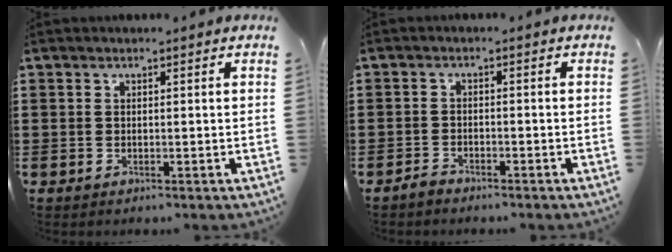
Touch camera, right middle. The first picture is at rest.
{"total": 1.6, "force": [-1.5, 0.4, 0.4], "torque": [-0.020, -0.001, -0.034]}